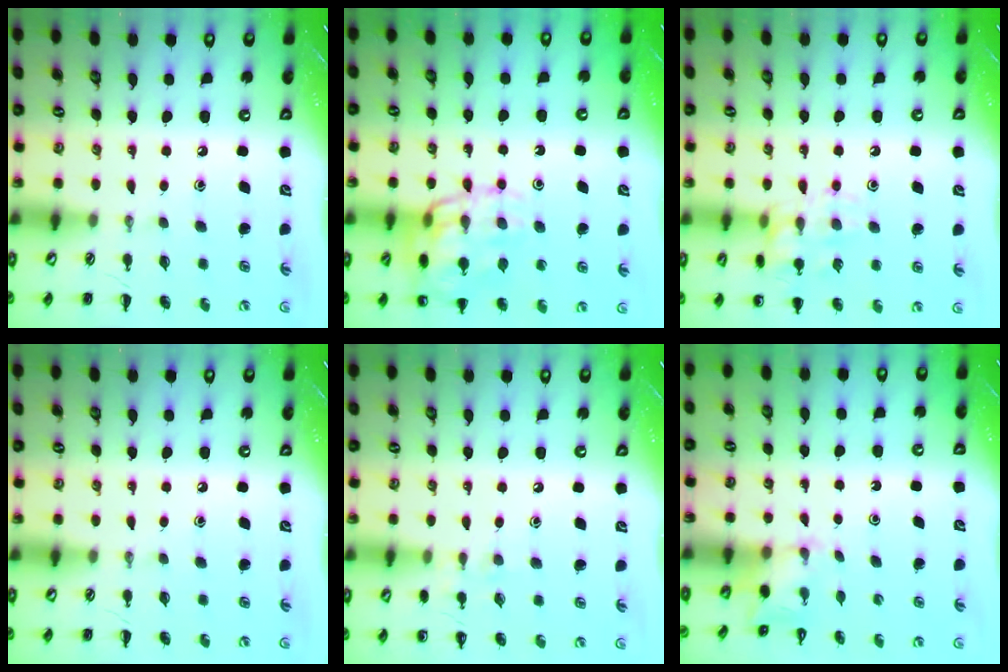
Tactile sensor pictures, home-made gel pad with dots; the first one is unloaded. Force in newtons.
{"total": 17.0, "press": 16.9, "slide": 1.9}
{"total": 13.8, "press": 13.7, "slide": 1.5}
{"total": 0.0}
{"total": 6.3, "press": 6.0, "slide": 1.9}
{"total": 2.7, "press": 2.6, "slide": 0.9}